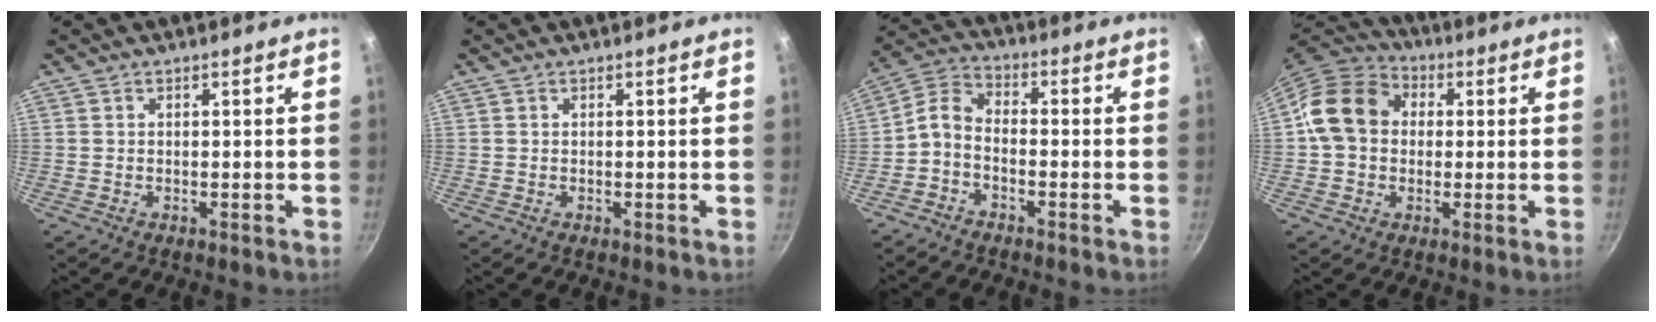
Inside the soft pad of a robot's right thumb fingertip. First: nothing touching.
{"total": 0.0}
{"total": 5.7, "force": [-2.4, 3.4, 3.9], "torque": [-0.091, 0.041, -0.061]}
{"total": 12.9, "force": [1.4, 10.6, 7.2], "torque": [-0.098, 0.026, 0.007]}